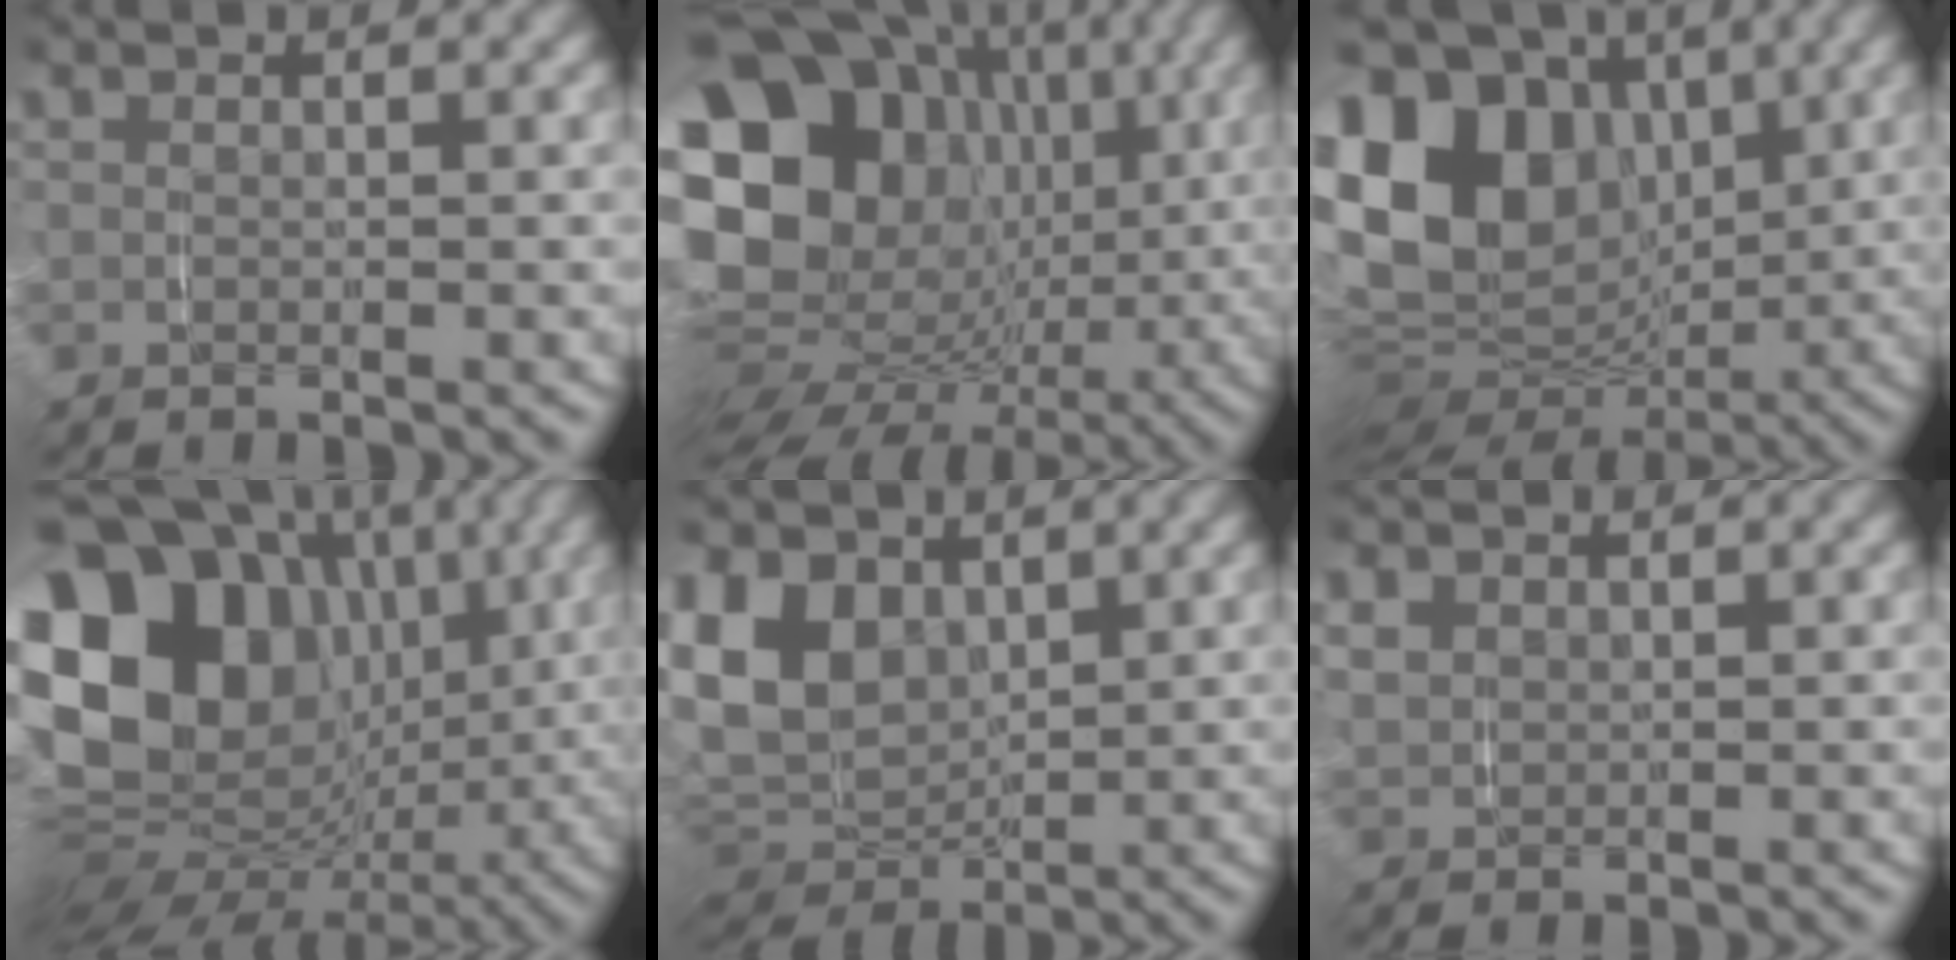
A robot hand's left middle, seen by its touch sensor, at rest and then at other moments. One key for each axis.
{"total": 22.7, "fx": 2.0, "fy": 18.0, "fz": 13.7, "tx": -0.272, "ty": -0.042, "tz": 0.026}
{"total": 19.1, "fx": 2.8, "fy": 15.0, "fz": 11.5, "tx": -0.238, "ty": -0.020, "tz": 0.041}
{"total": 23.6, "fx": 1.3, "fy": 17.8, "fz": 15.4, "tx": -0.303, "ty": -0.035, "tz": 0.025}
{"total": 11.0, "fx": 1.5, "fy": 8.9, "fz": 6.3, "tx": -0.163, "ty": -0.022, "tz": 0.033}
{"total": 2.8, "fx": 1.2, "fy": 2.2, "fz": 1.2, "tx": -0.039, "ty": -0.003, "tz": 0.029}